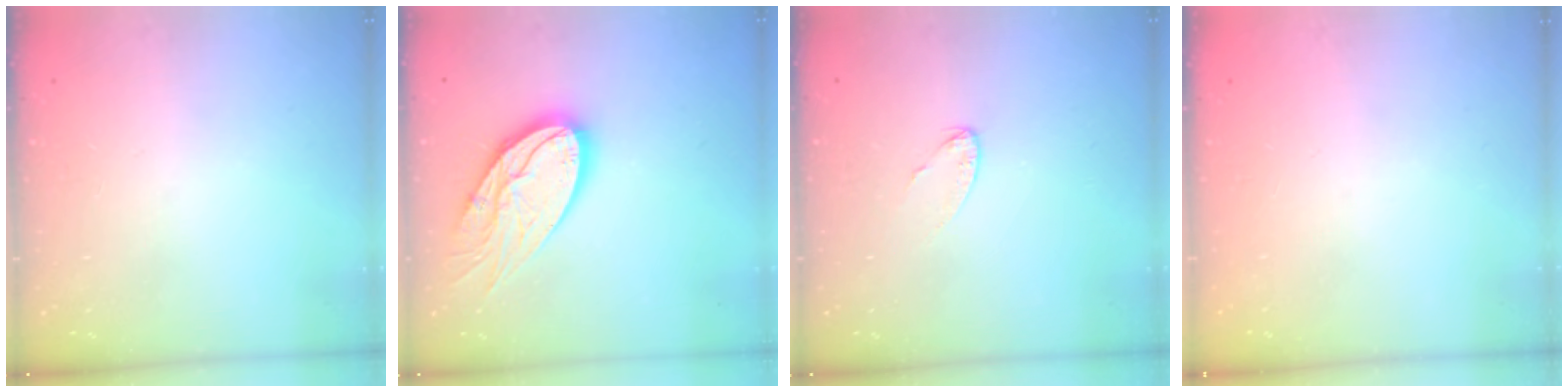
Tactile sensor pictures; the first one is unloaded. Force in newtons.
{"total": 18.2, "press": 18.1, "slide": 1.7}
{"total": 3.4, "press": 3.4, "slide": 0.2}
{"total": 0.0}